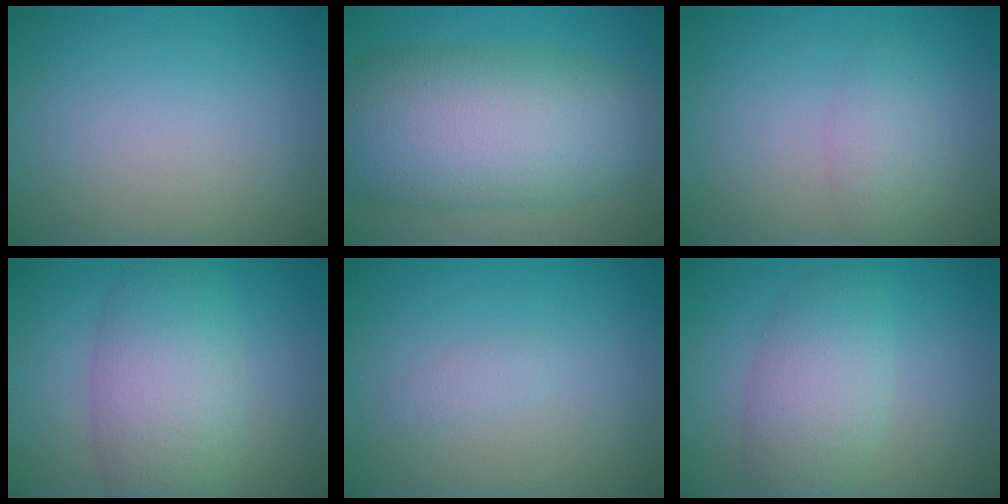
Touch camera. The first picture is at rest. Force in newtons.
{"total": 12.4, "press": 12.4, "slide": 0.2}
{"total": 2.0, "press": 2.0, "slide": 0.1}
{"total": 7.1, "press": 7.1, "slide": 0.1}
{"total": 0.8, "press": 0.8, "slide": 0.1}
{"total": 4.7, "press": 4.7, "slide": 0.1}